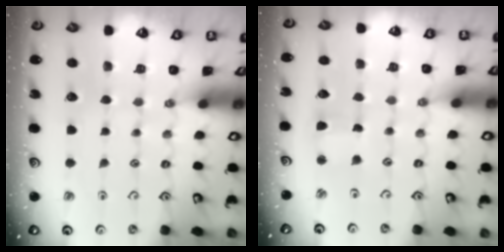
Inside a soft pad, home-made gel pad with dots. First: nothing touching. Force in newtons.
{"total": 2.7, "press": 2.6, "slide": 0.4}